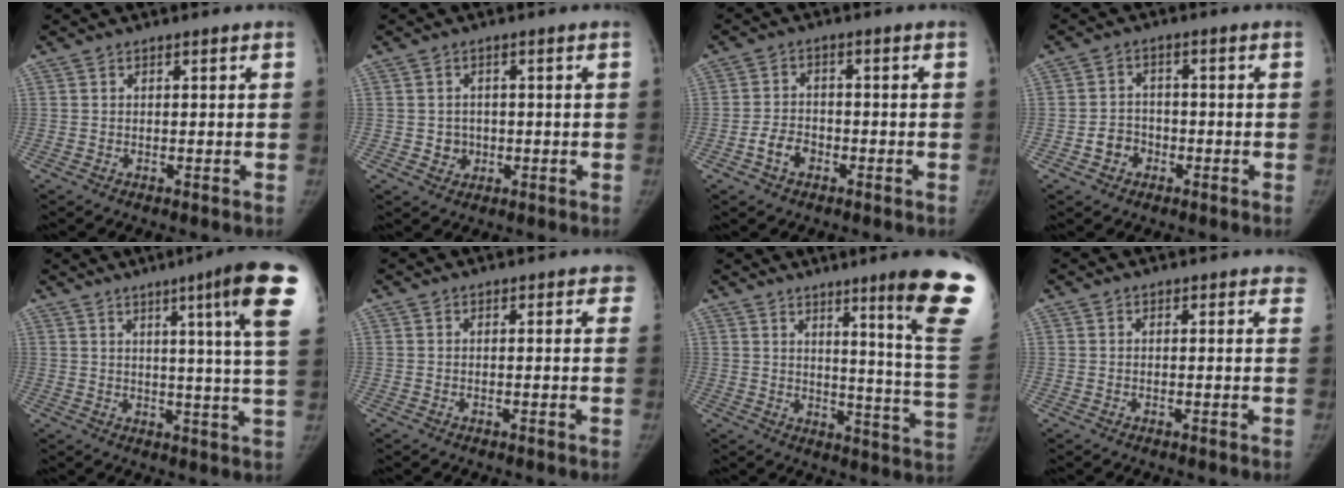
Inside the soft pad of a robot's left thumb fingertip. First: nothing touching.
{"total": 2.9, "force": [-0.5, 2.8, 0.8], "torque": [0.007, 0.006, -0.002]}
{"total": 4.4, "force": [-2.2, 3.1, 2.3], "torque": [-0.032, 0.022, -0.039]}
{"total": 4.3, "force": [-1.9, 3.7, 1.2], "torque": [0.001, 0.023, -0.033]}
{"total": 16.5, "force": [8.3, 0.2, 14.3], "torque": [-0.179, -0.037, 0.090]}
{"total": 2.5, "force": [1.5, 1.1, 1.7], "torque": [0.000, 0.001, 0.009]}
{"total": 19.2, "force": [11.3, 0.0, 15.6], "torque": [-0.178, -0.087, 0.146]}
{"total": 2.9, "force": [2.4, 1.1, 1.2], "torque": [0.011, -0.003, 0.012]}